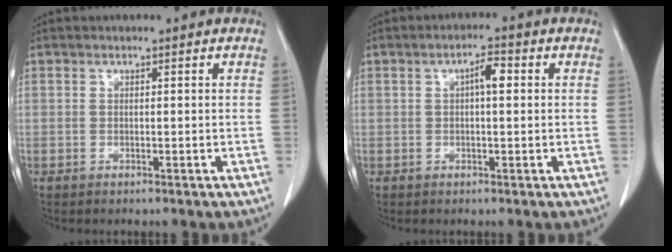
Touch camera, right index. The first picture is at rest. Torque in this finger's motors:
{"motor_torque": [0.21, 0.19, 0.06, 0.04]}